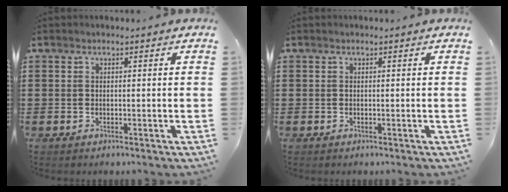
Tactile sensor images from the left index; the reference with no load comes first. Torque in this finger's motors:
{"motor_torque": [0.00, 0.00, 0.00, -0.01]}